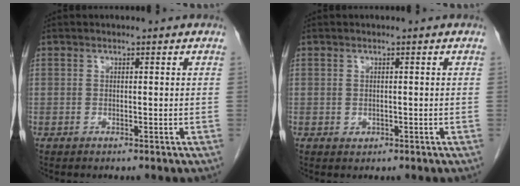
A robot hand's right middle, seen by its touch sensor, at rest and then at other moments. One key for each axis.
{"total": 0.7, "fx": -0.1, "fy": 0.6, "fz": 0.3, "tx": -0.007, "ty": 0.000, "tz": 0.001}